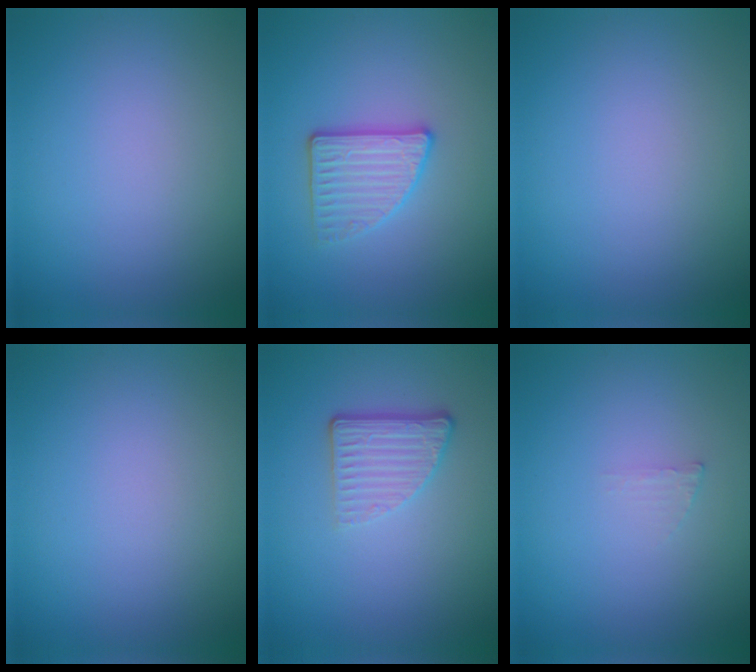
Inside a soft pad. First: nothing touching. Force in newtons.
{"total": 3.1, "press": 2.9, "slide": 1.1}
{"total": 0.0}
{"total": 0.0}
{"total": 3.0, "press": 2.1, "slide": 2.1}
{"total": 0.6, "press": 0.6, "slide": 0.1}